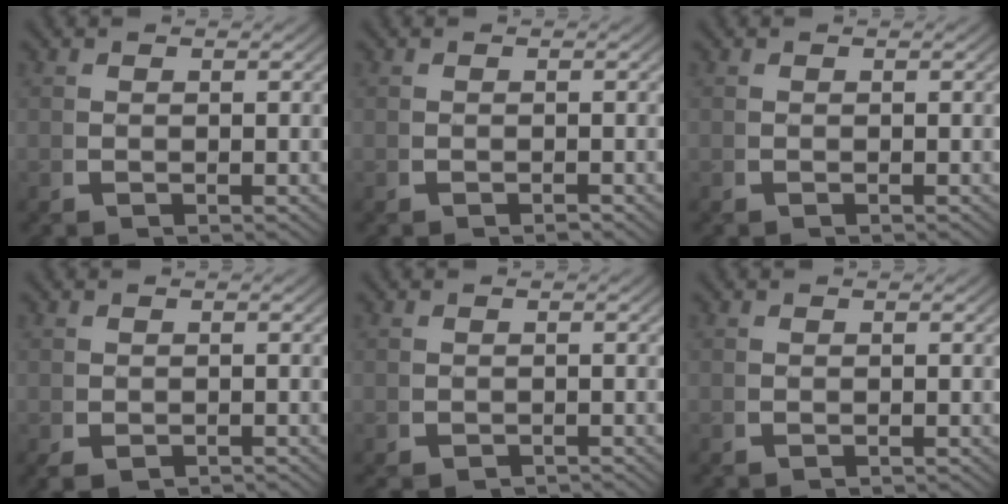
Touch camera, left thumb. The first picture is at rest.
{"total": 0.6, "force": [-0.6, 0.0, 0.0], "torque": [0.000, 0.000, -0.010]}
{"total": 0.0}
{"total": 1.4, "force": [-1.1, 0.7, 0.5], "torque": [-0.010, -0.004, -0.018]}
{"total": 1.5, "force": [-1.4, 0.5, 0.1], "torque": [-0.001, -0.004, -0.022]}
{"total": 0.5, "force": [-0.5, 0.0, -0.1], "torque": [0.001, 0.000, -0.008]}